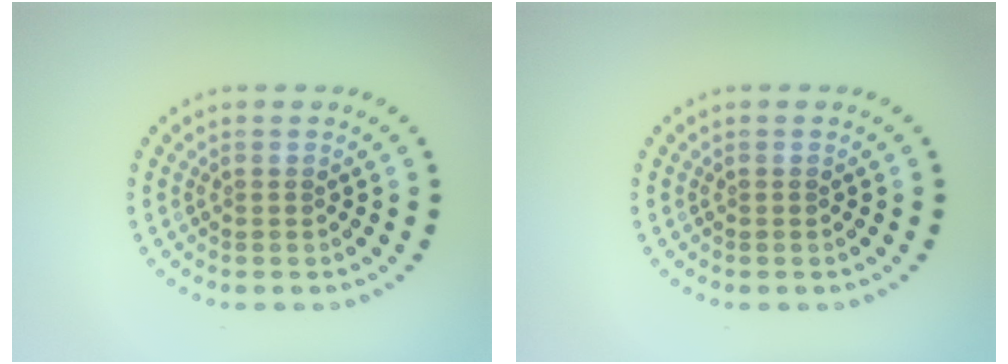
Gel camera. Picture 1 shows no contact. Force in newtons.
{"total": 0.0}